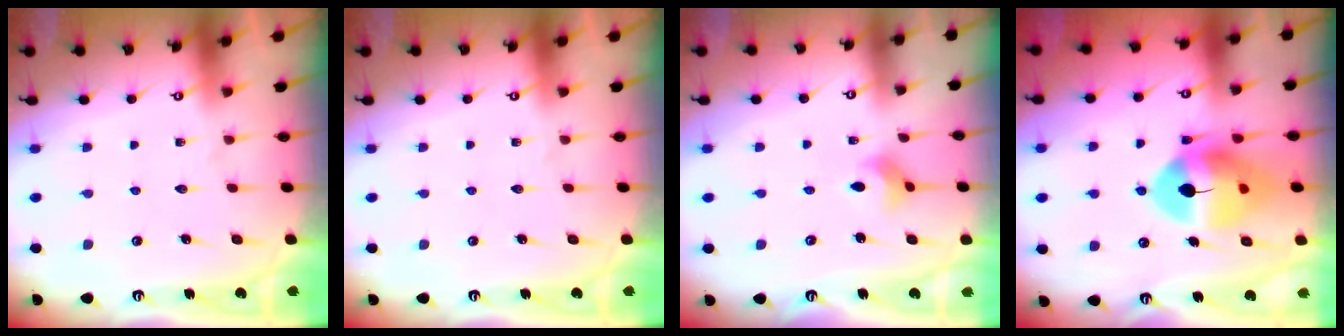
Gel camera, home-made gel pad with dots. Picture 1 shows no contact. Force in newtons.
{"total": 0.0}
{"total": 3.4, "press": 3.4, "slide": 0.3}
{"total": 14.6, "press": 14.4, "slide": 1.8}